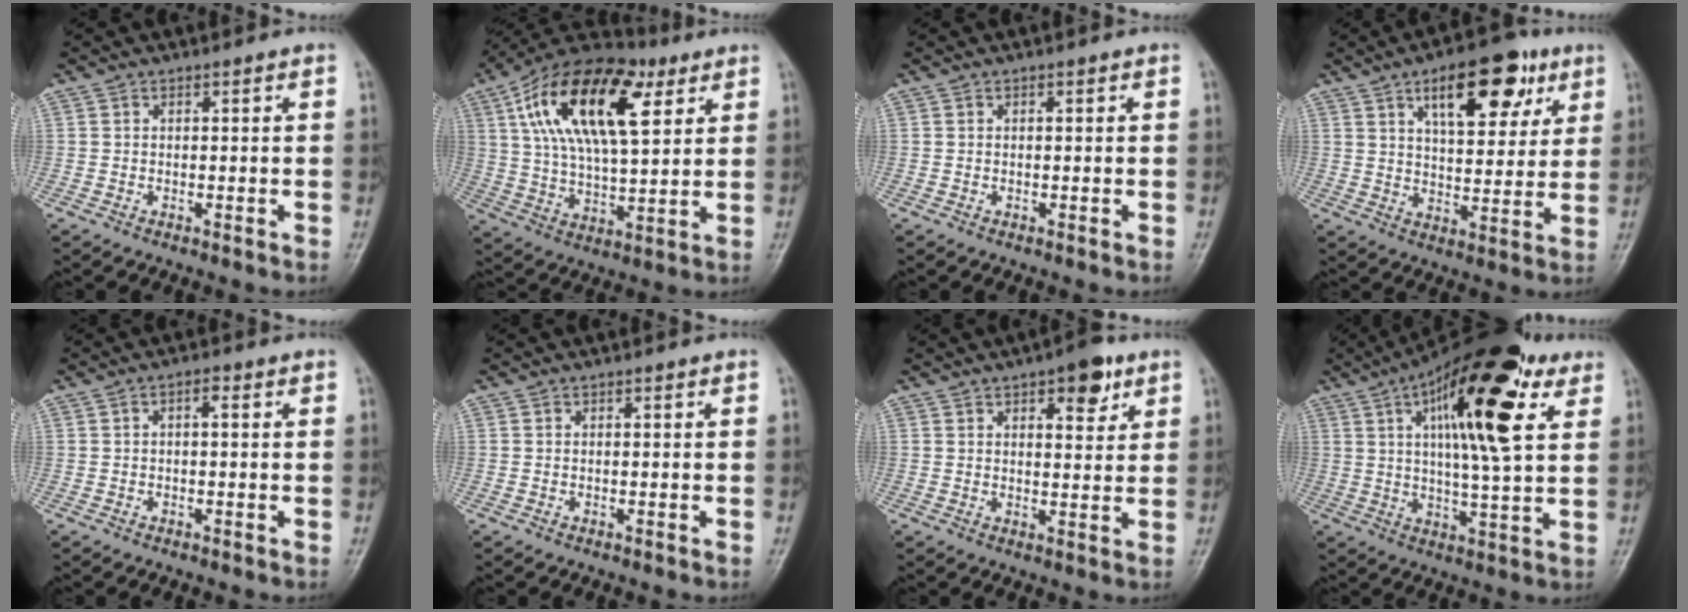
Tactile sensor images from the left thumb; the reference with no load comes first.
{"total": 22.8, "force": [8.8, 10.5, 18.2], "torque": [-0.307, -0.003, 0.148]}
{"total": 0.0}
{"total": 15.9, "force": [7.8, 7.3, 11.8], "torque": [-0.130, -0.020, 0.115]}
{"total": 1.7, "force": [0.3, 0.8, 1.4], "torque": [-0.020, 0.006, 0.000]}
{"total": 0.0}
{"total": 7.7, "force": [4.2, 3.3, 5.5], "torque": [-0.049, -0.016, 0.052]}
{"total": 21.2, "force": [8.4, 6.6, 18.4], "torque": [-0.268, -0.010, 0.124]}